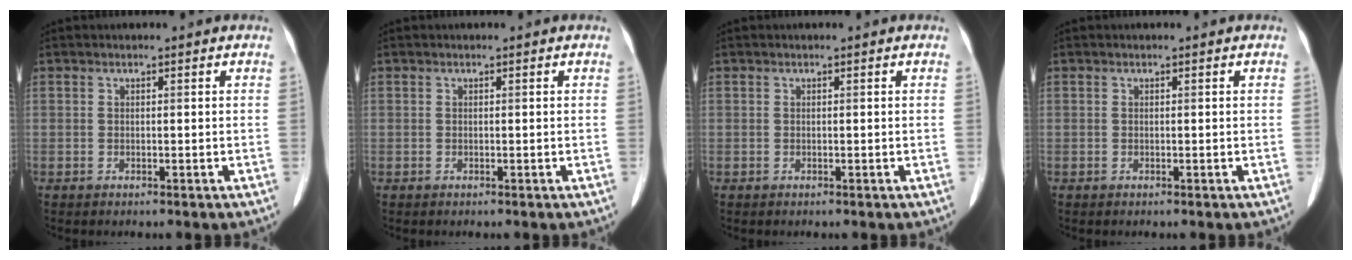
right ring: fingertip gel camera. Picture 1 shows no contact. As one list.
[{"total": 0.0}, {"total": 0.0}, {"total": 0.0}]